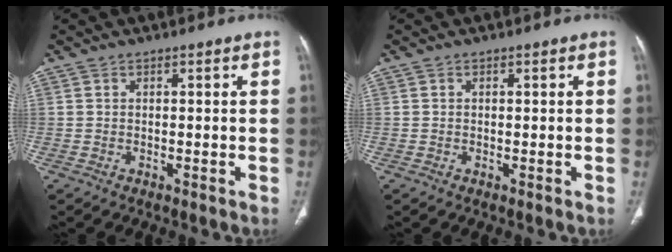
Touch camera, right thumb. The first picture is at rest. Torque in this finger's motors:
{"motor_torque": [0.05, 0.46, -0.48, 0.33, 0.08]}